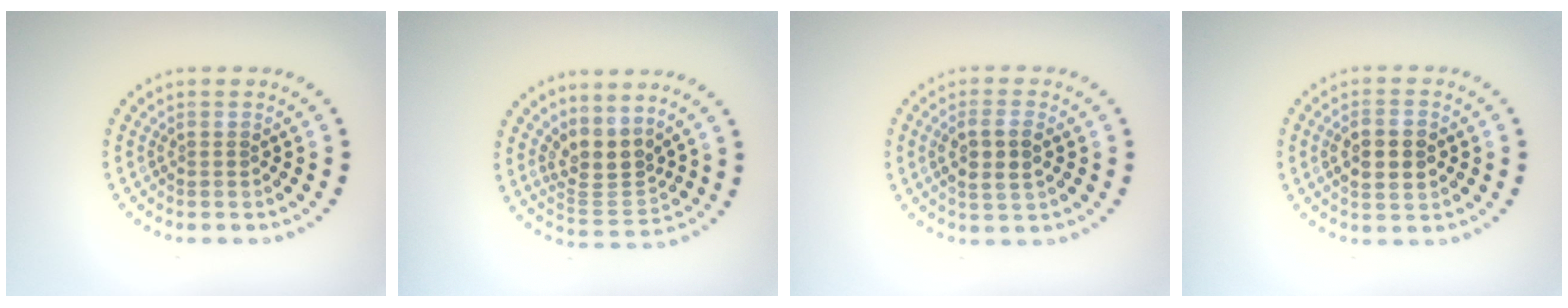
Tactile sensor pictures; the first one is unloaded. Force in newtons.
{"total": 3.4, "press": 2.8, "slide": 1.9}
{"total": 2.8, "press": 2.7, "slide": 0.8}
{"total": 3.5, "press": 3.5, "slide": 0.2}